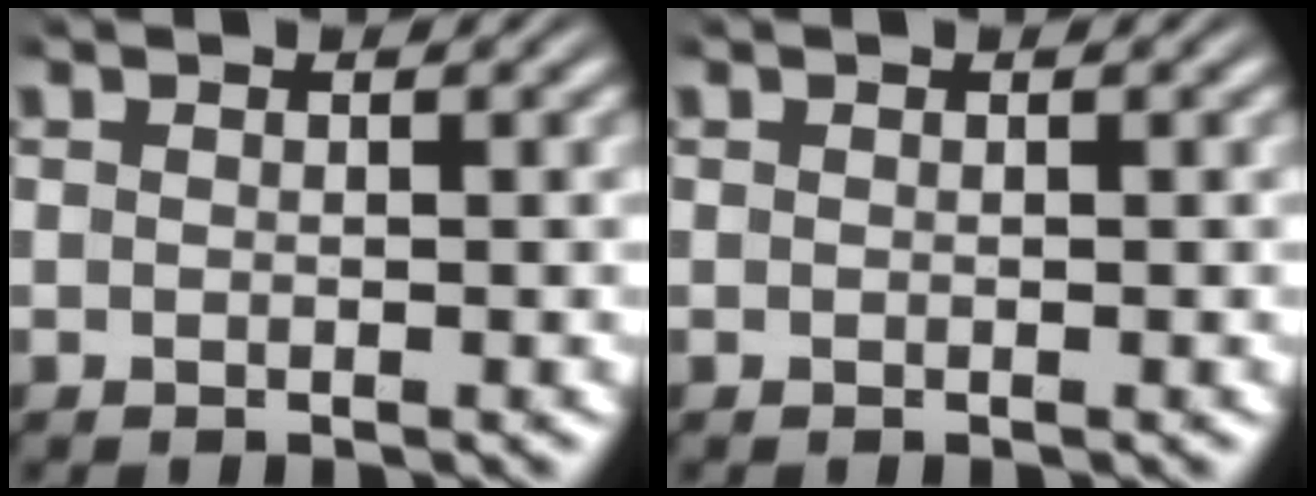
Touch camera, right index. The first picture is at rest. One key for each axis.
{"total": 0.0}